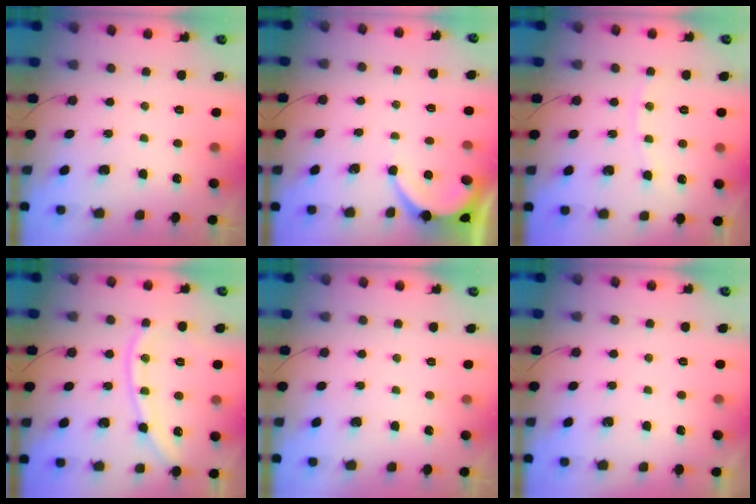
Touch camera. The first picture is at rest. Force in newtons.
{"total": 2.6, "press": 2.6, "slide": 0.3}
{"total": 6.6, "press": 6.6, "slide": 0.6}
{"total": 11.8, "press": 11.7, "slide": 1.5}
{"total": 0.0}
{"total": 1.0, "press": 1.0, "slide": 0.1}